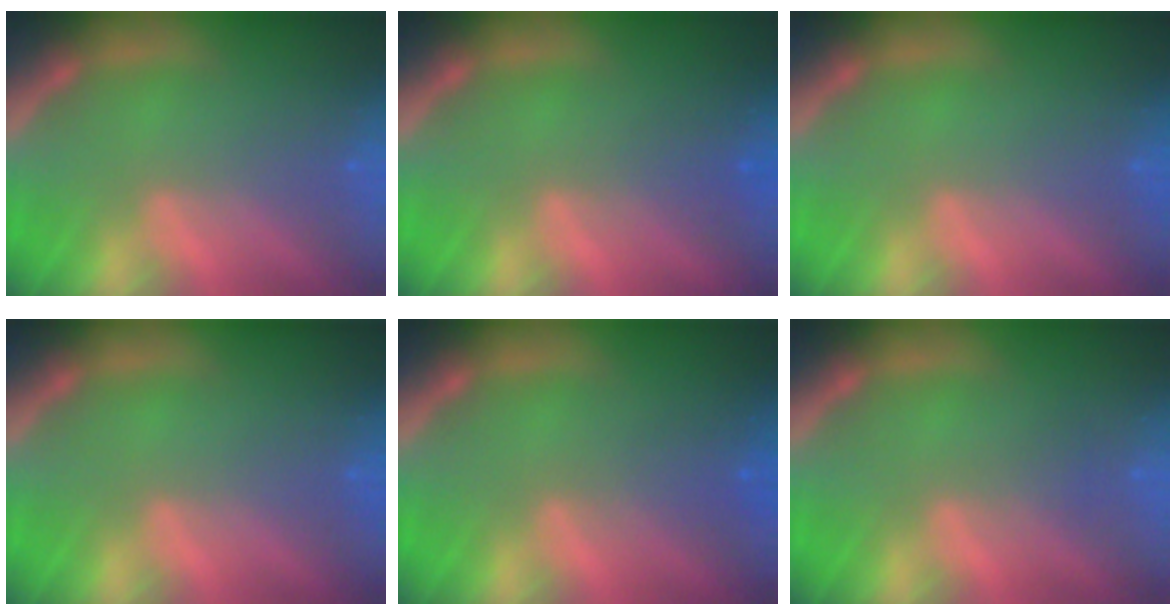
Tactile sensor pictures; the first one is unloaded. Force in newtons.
{"total": 1.5}
{"total": 0.0}
{"total": 0.0}
{"total": 2.0}
{"total": 1.0}